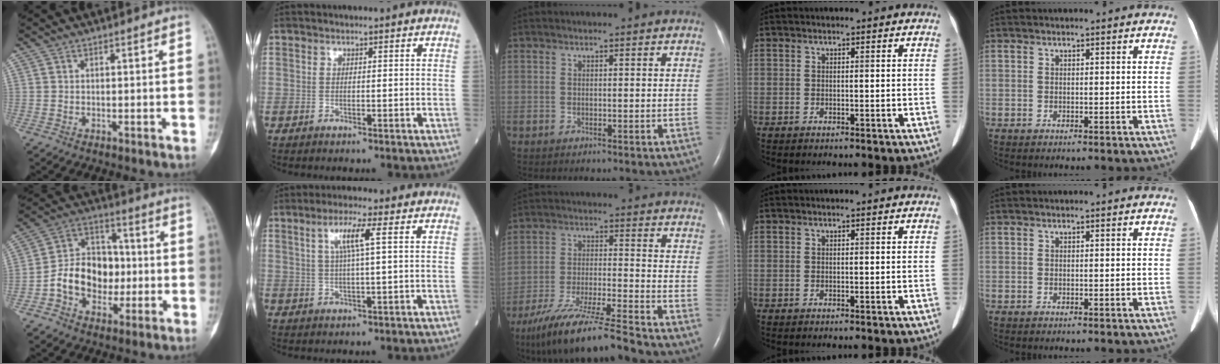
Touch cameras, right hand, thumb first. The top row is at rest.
{"thumb": {"total": 13.9, "force": [-2.3, 10.6, 8.7], "torque": [-0.107, 0.039, -0.045]}, "index": {"total": 5.0, "force": [1.7, -0.3, 4.7], "torque": [-0.093, 0.006, 0.034]}, "middle": {"total": 13.0, "force": [-11.1, -1.0, 6.7], "torque": [-0.118, -0.025, -0.197]}}